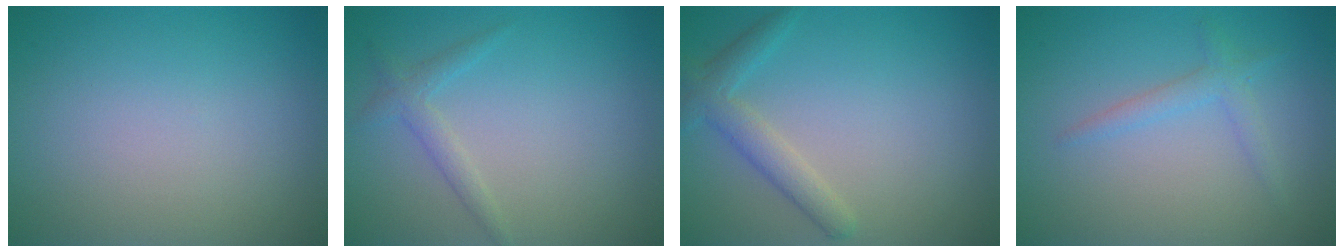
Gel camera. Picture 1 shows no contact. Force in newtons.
{"total": 1.6, "press": 1.6, "slide": 0.1}
{"total": 2.6, "press": 2.6, "slide": 0.1}
{"total": 1.7, "press": 1.7, "slide": 0.1}